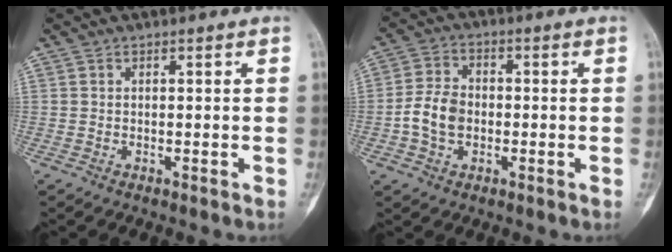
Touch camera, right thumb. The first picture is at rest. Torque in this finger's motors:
{"motor_torque": [0.28, 0.20, 0.52, -0.51, 0.02]}